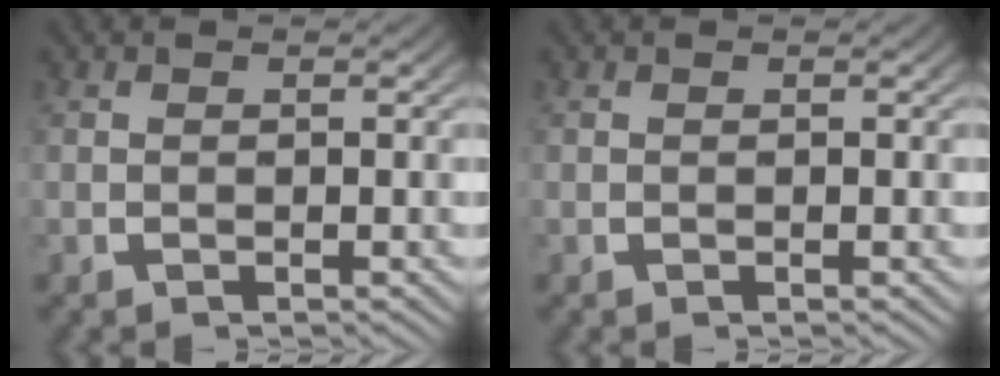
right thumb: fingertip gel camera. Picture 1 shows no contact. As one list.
[{"total": 0.0}]